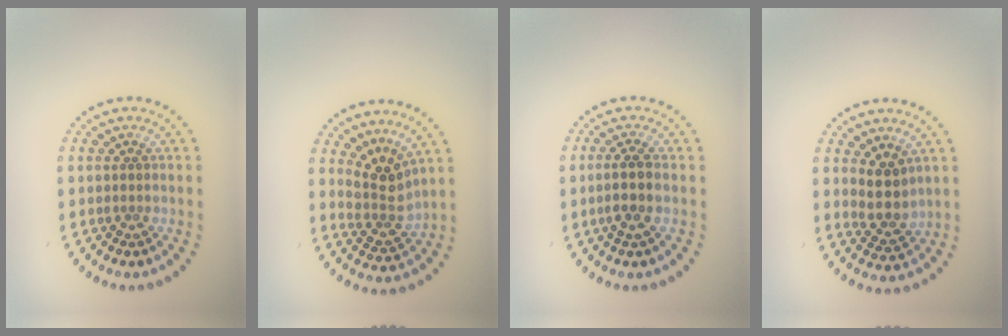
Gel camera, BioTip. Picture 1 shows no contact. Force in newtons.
{"total": 3.1, "press": 2.2, "slide": 2.2}
{"total": 2.4, "press": 2.2, "slide": 1.0}
{"total": 2.9, "press": 2.4, "slide": 1.7}